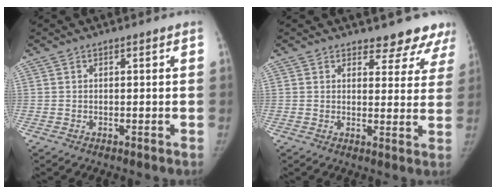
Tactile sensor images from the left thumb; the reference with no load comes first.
{"total": 8.4, "force": [7.5, 3.6, 1.7], "torque": [0.027, -0.044, 0.067]}